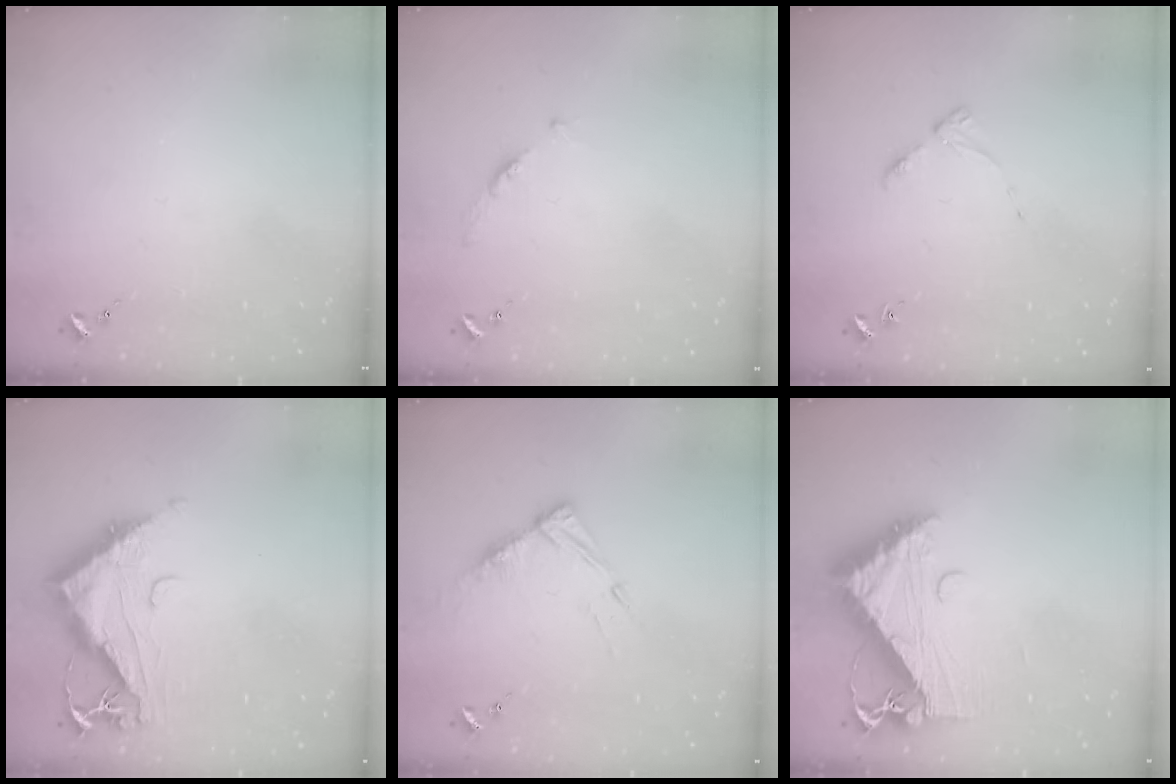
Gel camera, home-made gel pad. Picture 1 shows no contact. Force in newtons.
{"total": 3.5, "press": 3.5, "slide": 0.5}
{"total": 3.8, "press": 3.8, "slide": 0.5}
{"total": 13.4, "press": 13.4, "slide": 1.2}
{"total": 9.4, "press": 9.4, "slide": 0.6}
{"total": 12.7, "press": 12.7, "slide": 1.3}